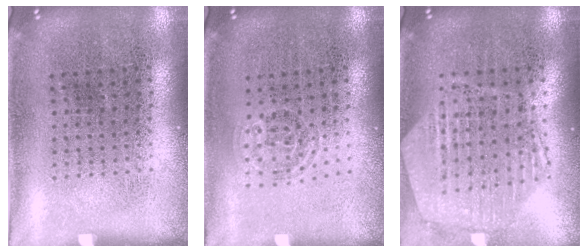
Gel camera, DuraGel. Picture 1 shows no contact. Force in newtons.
{"total": 0.9, "press": 0.7, "slide": 0.6}
{"total": 1.2, "press": 1.1, "slide": 0.2}